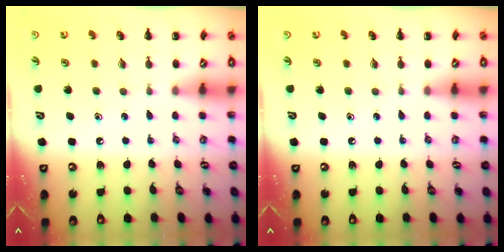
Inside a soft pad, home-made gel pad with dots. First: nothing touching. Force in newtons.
{"total": 0.0}